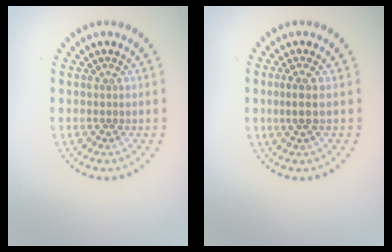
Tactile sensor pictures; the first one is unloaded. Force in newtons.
{"total": 1.7, "press": 1.3, "slide": 1.1}